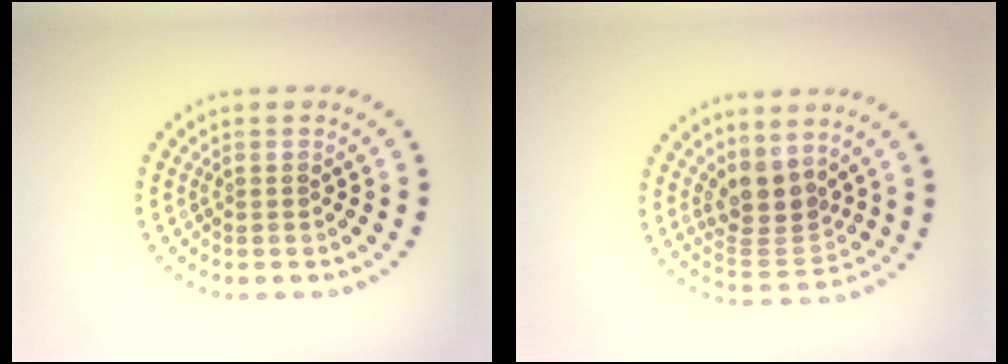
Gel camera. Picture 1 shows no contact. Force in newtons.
{"total": 3.9, "press": 3.2, "slide": 2.1}